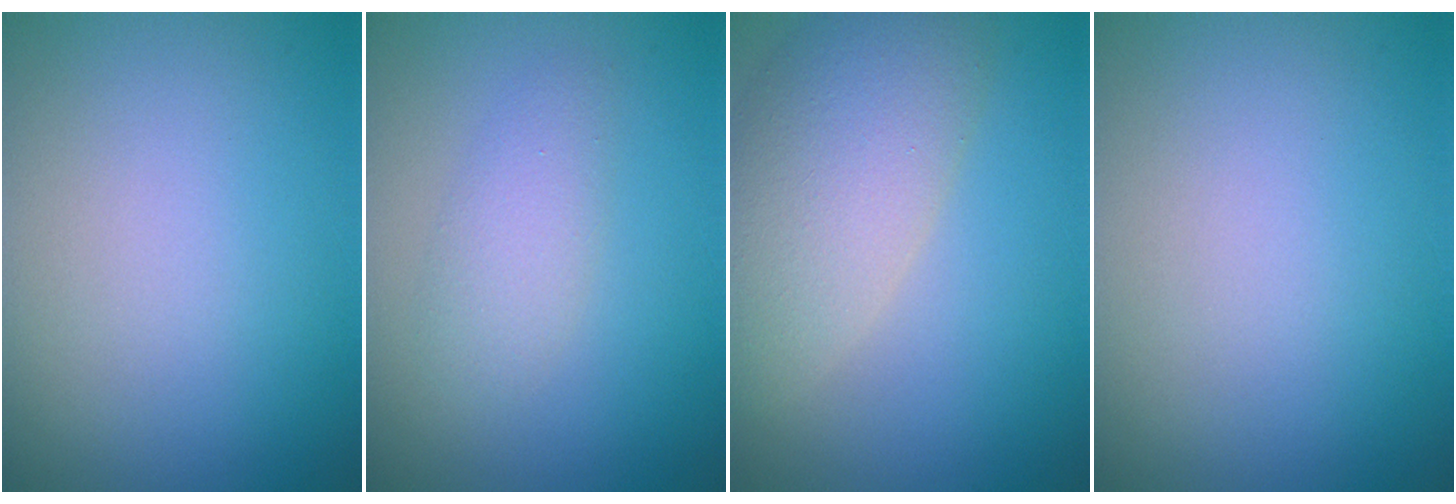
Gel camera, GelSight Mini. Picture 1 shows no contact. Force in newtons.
{"total": 2.3, "press": 2.3, "slide": 0.1}
{"total": 7.5, "press": 7.5, "slide": 0.5}
{"total": 0.0}